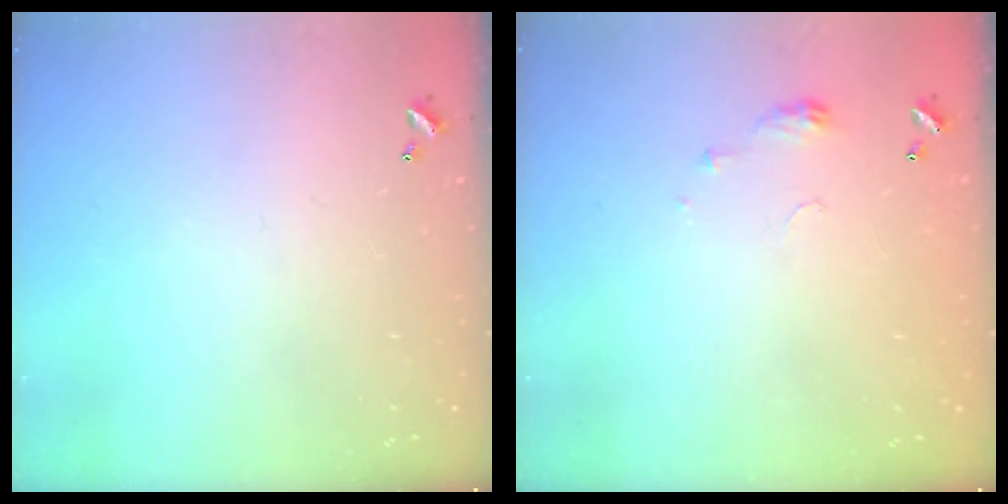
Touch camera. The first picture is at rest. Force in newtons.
{"total": 3.5, "press": 3.5, "slide": 0.5}